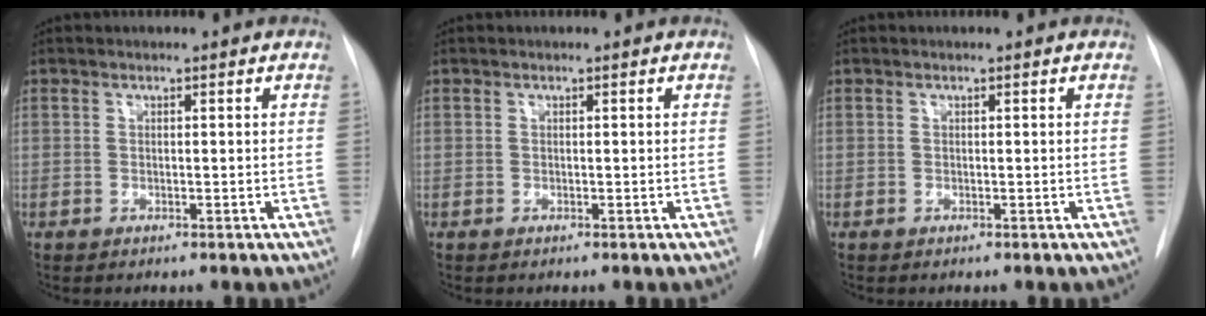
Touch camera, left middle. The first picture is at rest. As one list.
[{"total": 0.0}, {"total": 0.0}]